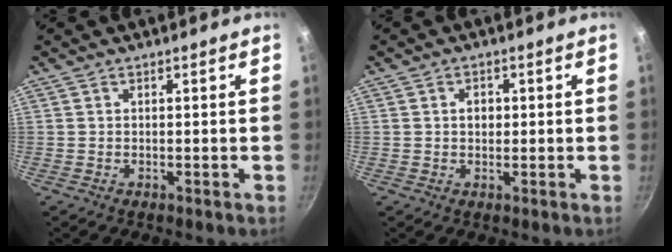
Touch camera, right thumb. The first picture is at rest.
{"total": 2.6, "force": [0.3, 2.0, 1.6], "torque": [-0.013, 0.003, 0.003]}